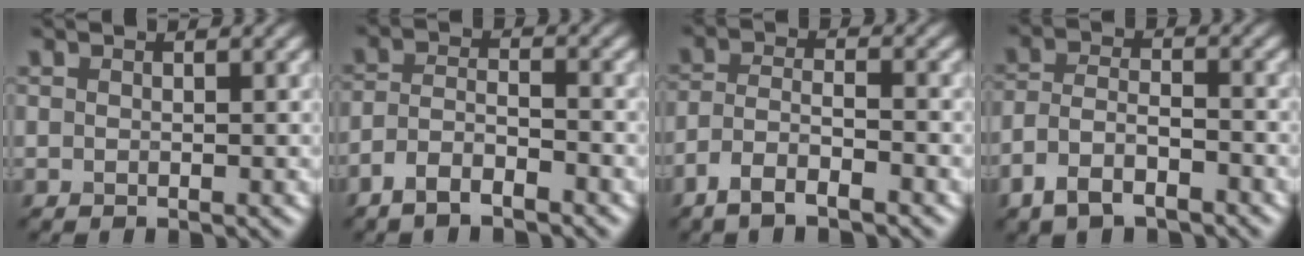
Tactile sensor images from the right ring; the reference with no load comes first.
{"total": 3.4, "force": [-2.5, 1.0, 2.1], "torque": [-0.044, 0.004, -0.056]}
{"total": 3.9, "force": [-2.7, 1.0, 2.6], "torque": [-0.053, 0.002, -0.058]}
{"total": 4.5, "force": [-2.9, 2.0, 2.8], "torque": [-0.052, 0.002, -0.063]}